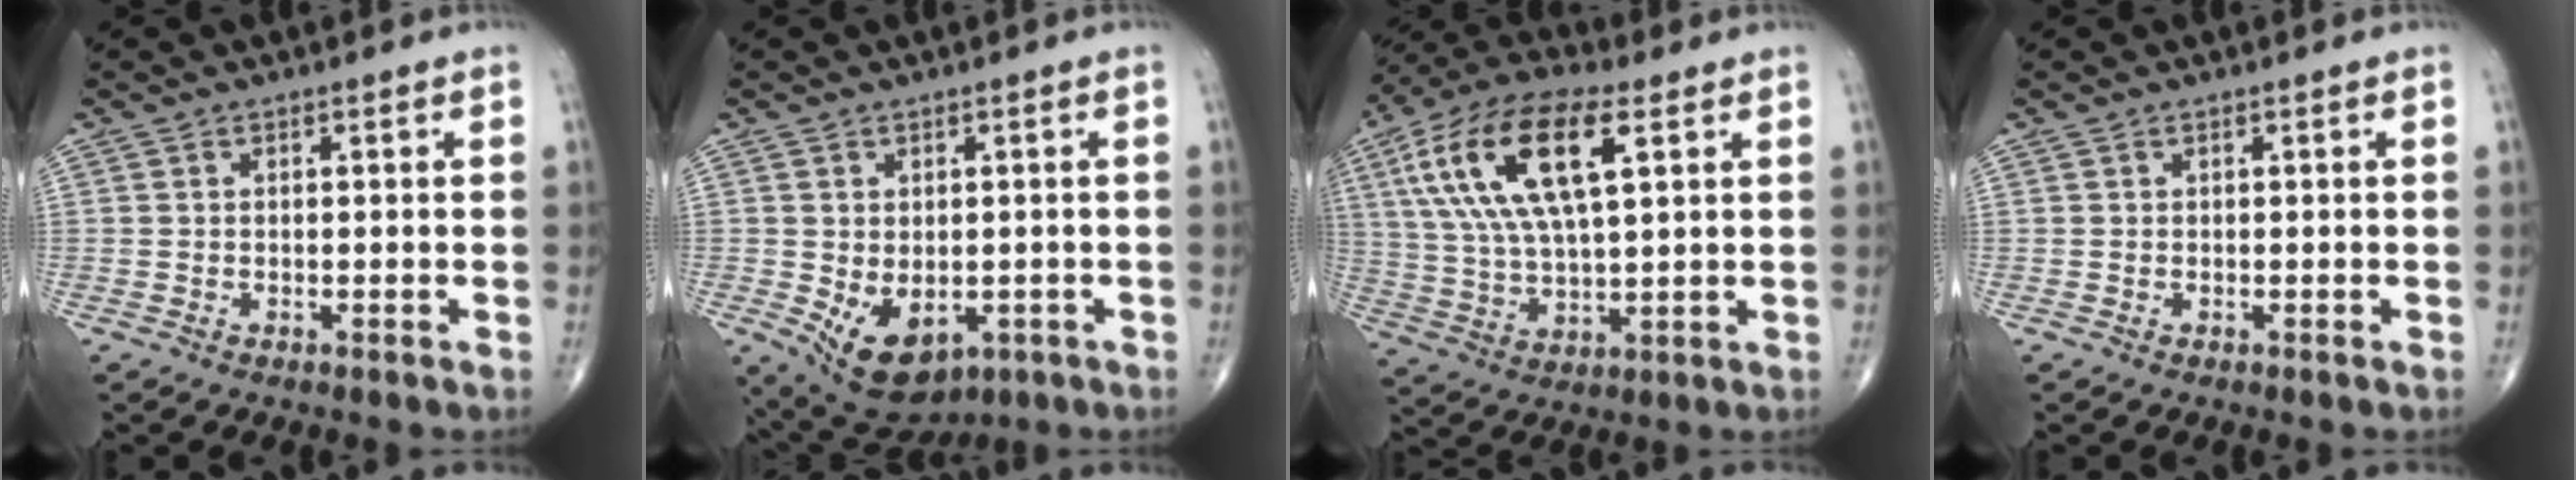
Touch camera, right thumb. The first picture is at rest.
{"total": 9.8, "force": [-2.7, 6.4, 7.0], "torque": [-0.093, -0.007, -0.020]}
{"total": 19.5, "force": [6.6, 7.7, 16.6], "torque": [-0.327, 0.005, 0.118]}
{"total": 0.0}